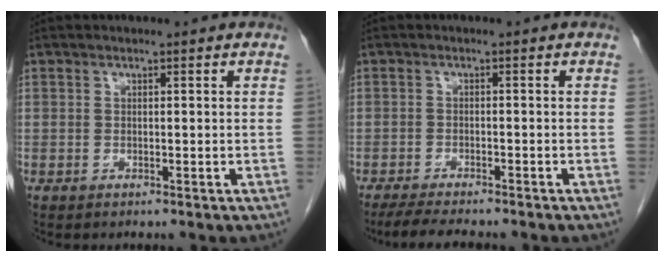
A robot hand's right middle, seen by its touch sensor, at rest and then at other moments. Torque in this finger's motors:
{"motor_torque": [0.12, -0.03, -0.02, 0.02]}